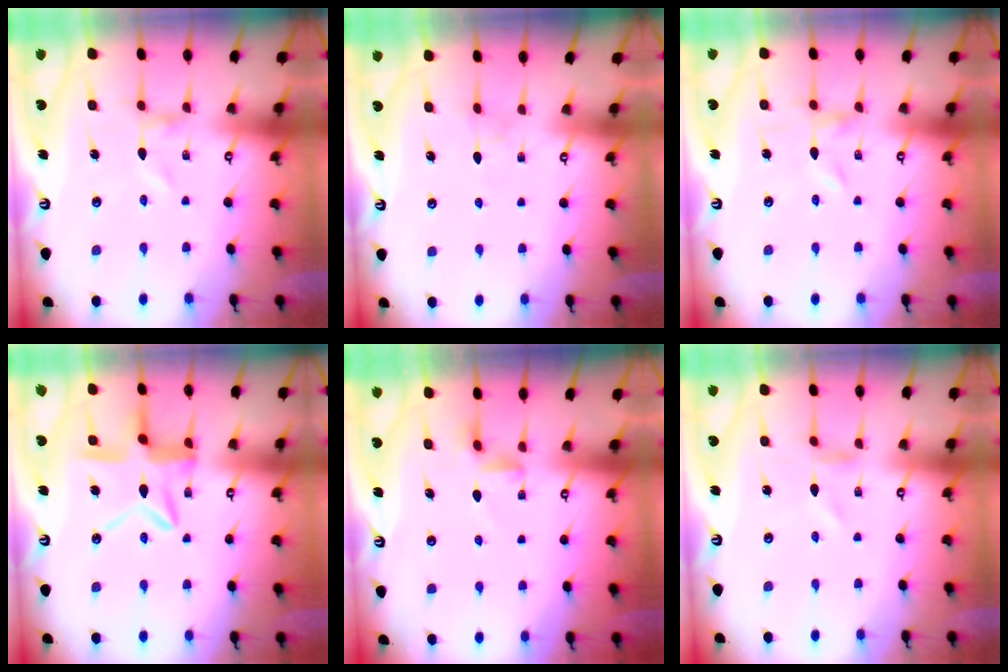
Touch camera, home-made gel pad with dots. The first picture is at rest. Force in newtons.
{"total": 2.3, "press": 2.3, "slide": 0.3}
{"total": 0.0}
{"total": 11.5, "press": 11.5, "slide": 0.6}
{"total": 2.5, "press": 2.4, "slide": 0.6}
{"total": 0.6, "press": 0.6, "slide": 0.2}